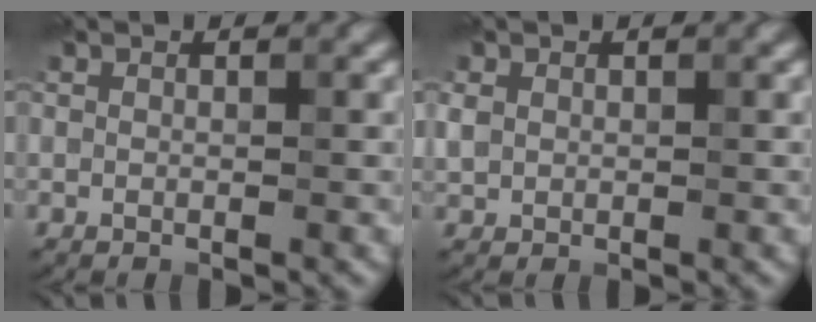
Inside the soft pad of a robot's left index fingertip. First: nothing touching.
{"total": 1.1, "force": [0.3, 1.0, 0.2], "torque": [-0.003, 0.001, 0.003]}